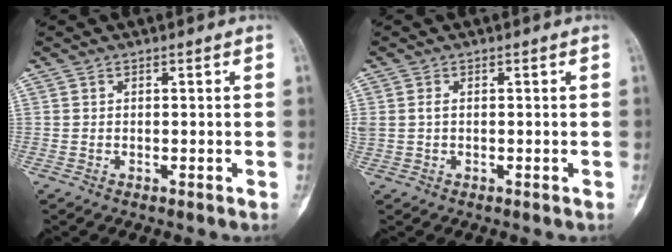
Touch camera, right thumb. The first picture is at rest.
{"total": 1.9, "force": [0.3, 1.2, 1.4], "torque": [-0.043, 0.006, 0.008]}